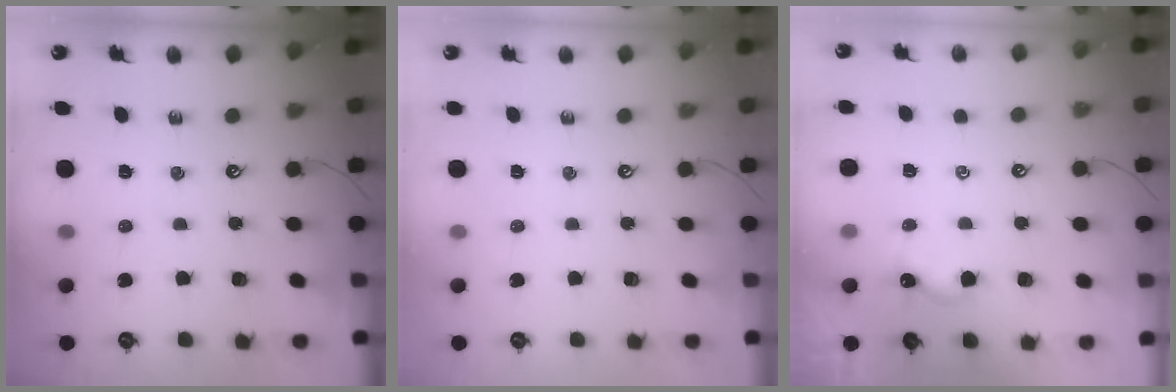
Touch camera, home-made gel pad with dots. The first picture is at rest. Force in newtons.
{"total": 0.0}
{"total": 0.8, "press": 0.7, "slide": 0.3}